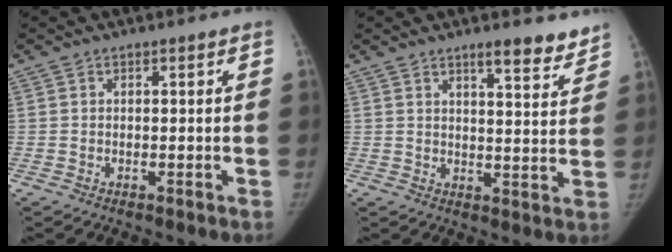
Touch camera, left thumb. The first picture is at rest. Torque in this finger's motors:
{"motor_torque": [0.77, 0.37, 0.51, -0.71, 0.11]}